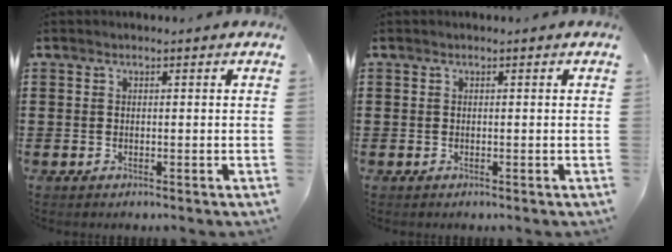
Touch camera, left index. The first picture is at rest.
{"total": 0.0}